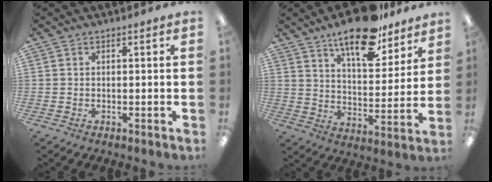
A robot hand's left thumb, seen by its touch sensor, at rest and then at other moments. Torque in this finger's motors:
{"motor_torque": [0.25, 0.20, 1.57, -1.20, 0.27]}